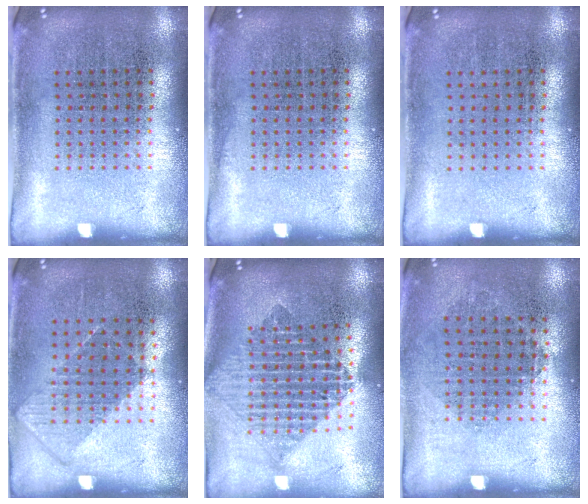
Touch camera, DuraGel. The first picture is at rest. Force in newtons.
{"total": 0.0}
{"total": 0.0}
{"total": 0.8, "press": 0.7, "slide": 0.4}
{"total": 2.0, "press": 1.7, "slide": 1.1}
{"total": 0.8, "press": 0.8, "slide": 0.3}